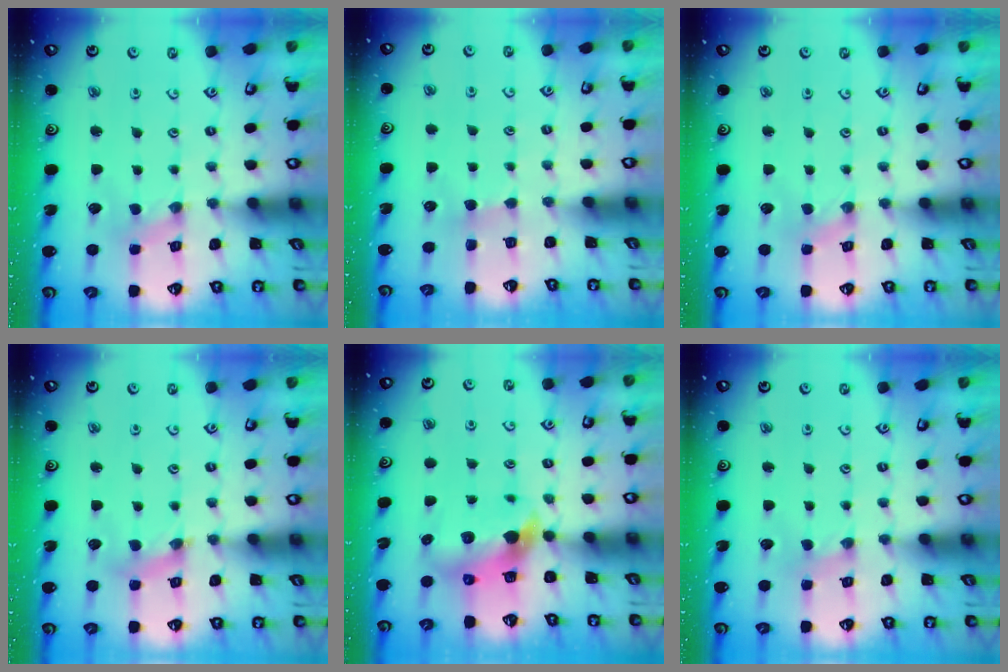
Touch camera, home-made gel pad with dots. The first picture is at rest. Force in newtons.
{"total": 2.9, "press": 2.9, "slide": 0.5}
{"total": 0.5, "press": 0.5, "slide": 0.1}
{"total": 2.7, "press": 2.7, "slide": 0.2}
{"total": 6.8, "press": 6.8, "slide": 0.9}
{"total": 0.8, "press": 0.8, "slide": 0.2}